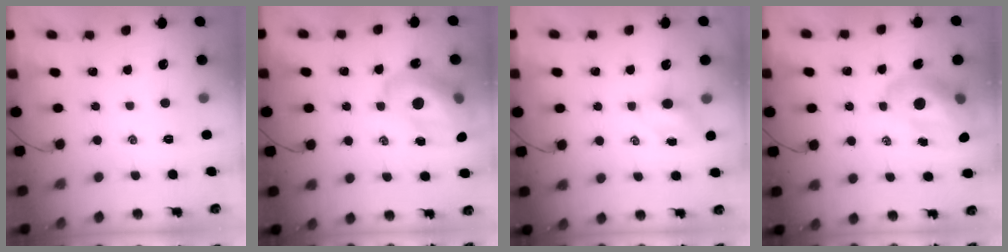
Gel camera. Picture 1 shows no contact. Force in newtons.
{"total": 20.5, "press": 19.9, "slide": 5.1}
{"total": 4.0, "press": 3.9, "slide": 1.2}
{"total": 14.0, "press": 13.5, "slide": 3.6}